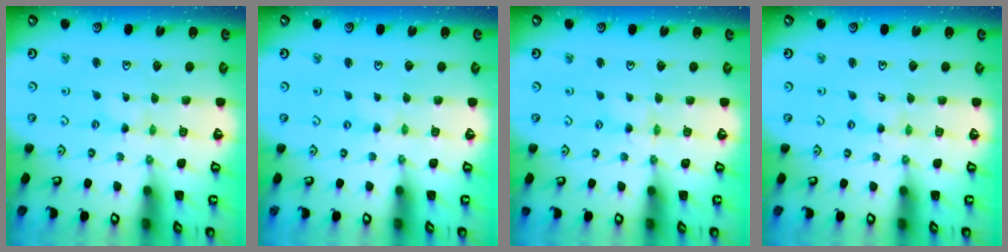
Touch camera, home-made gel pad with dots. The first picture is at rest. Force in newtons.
{"total": 0.0}
{"total": 0.0}
{"total": 0.0}